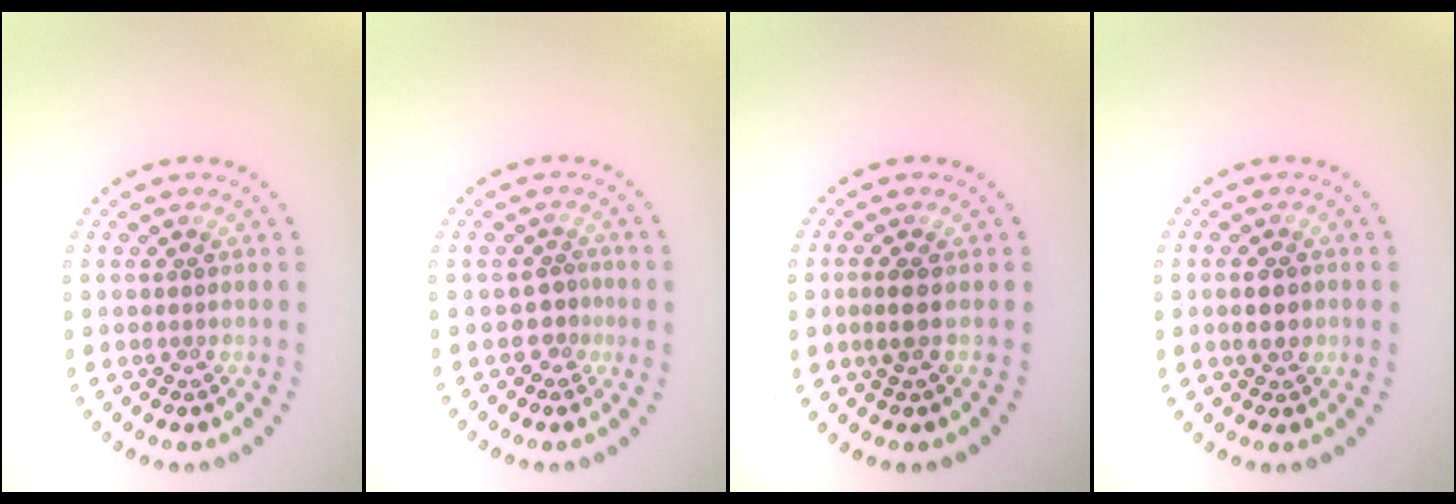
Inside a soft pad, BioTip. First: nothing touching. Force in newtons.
{"total": 1.6, "press": 1.0, "slide": 1.2}
{"total": 1.5, "press": 1.3, "slide": 0.8}
{"total": 2.2, "press": 2.2, "slide": 0.1}